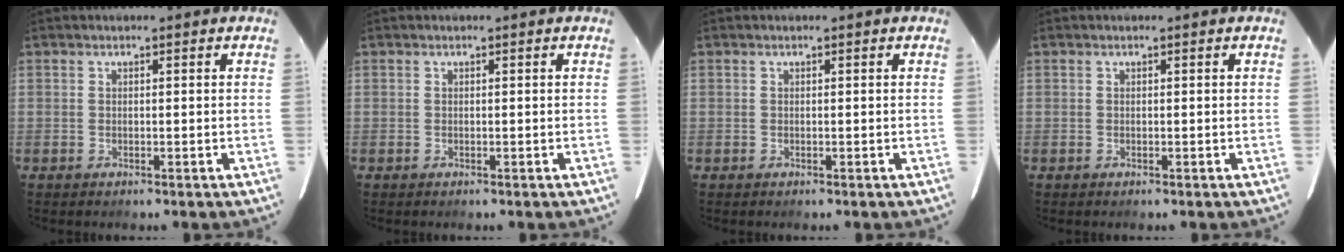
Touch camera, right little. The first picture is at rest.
{"total": 0.0}
{"total": 0.0}
{"total": 0.0}